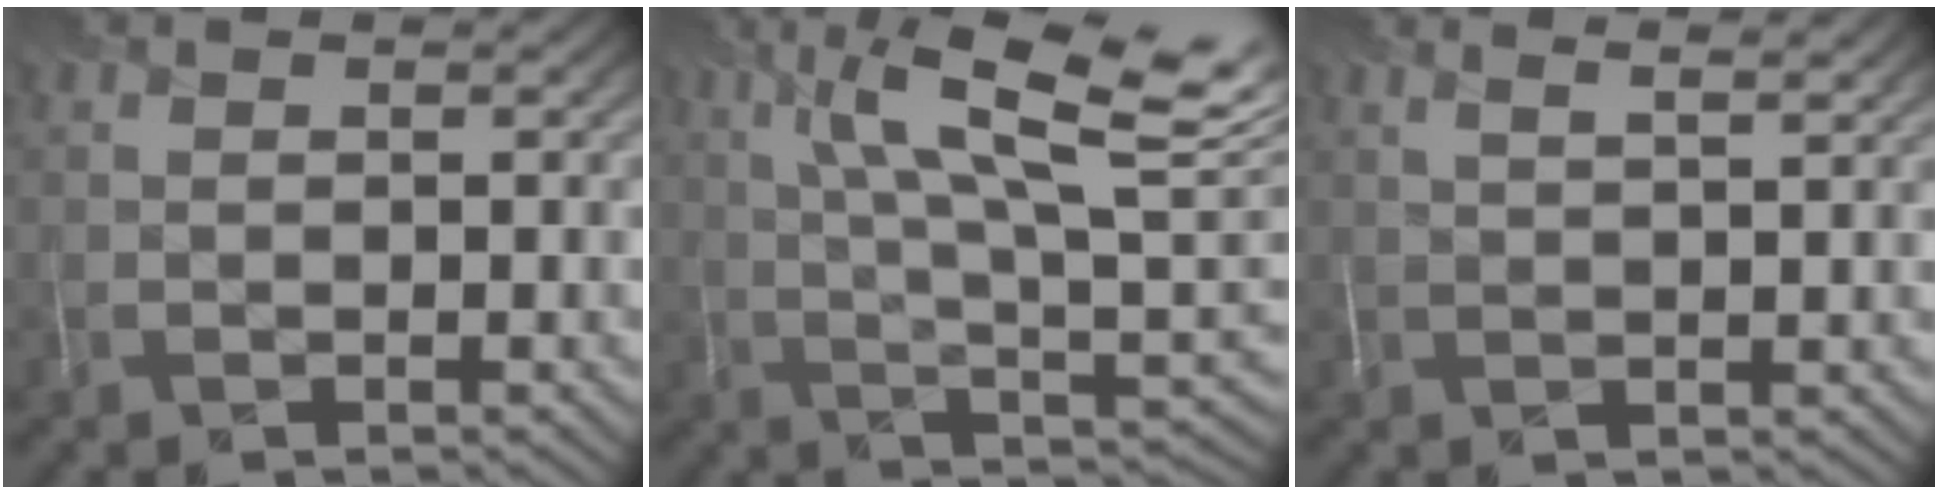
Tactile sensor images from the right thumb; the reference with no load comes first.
{"total": 16.1, "force": [6.6, 4.7, 14.0], "torque": [-0.236, 0.006, 0.122]}
{"total": 4.6, "force": [3.1, 1.3, 3.1], "torque": [-0.028, 0.020, 0.026]}